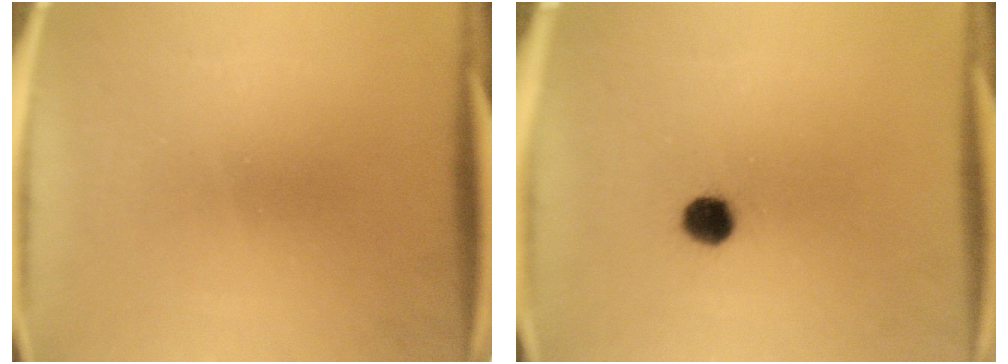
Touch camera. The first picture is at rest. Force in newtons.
{"total": 4.3}